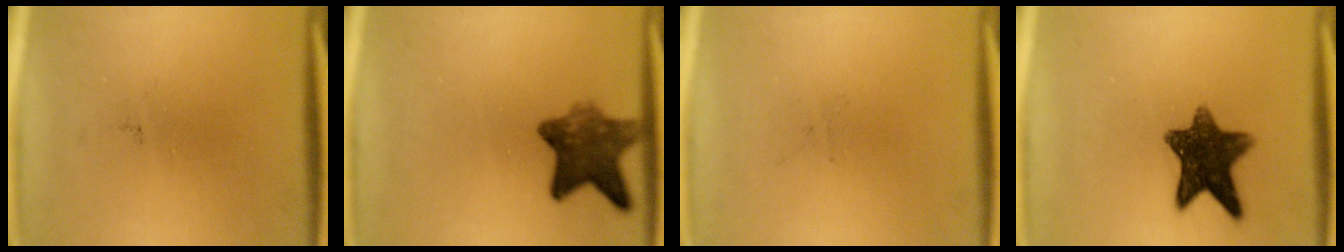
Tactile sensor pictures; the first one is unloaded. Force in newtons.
{"total": 8.2}
{"total": 0.0}
{"total": 10.8}